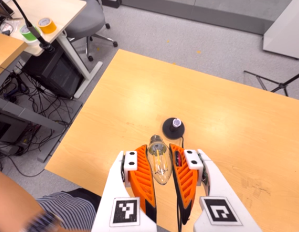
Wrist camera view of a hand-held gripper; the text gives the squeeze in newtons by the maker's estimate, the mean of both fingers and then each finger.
{"total": 22.9, "left": 26.3, "right": 19.5}